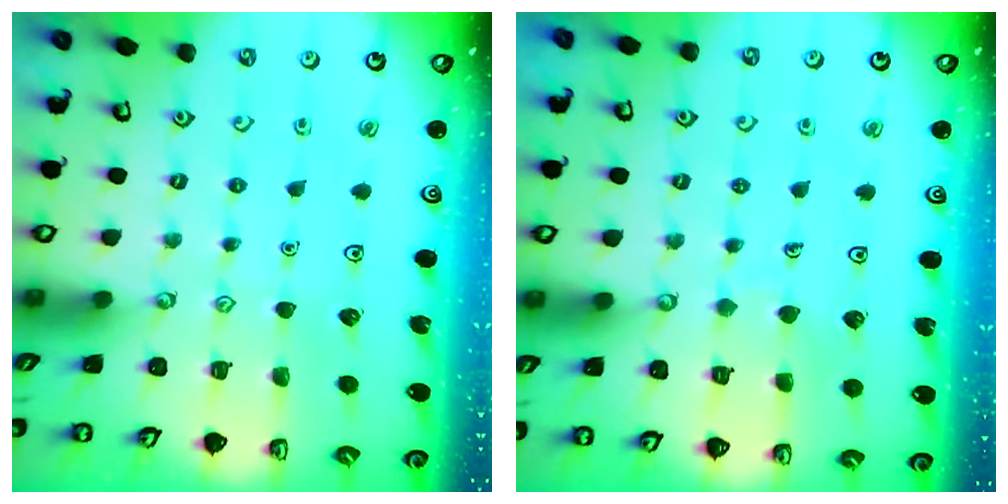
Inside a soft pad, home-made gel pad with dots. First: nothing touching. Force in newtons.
{"total": 5.2, "press": 5.2, "slide": 0.3}